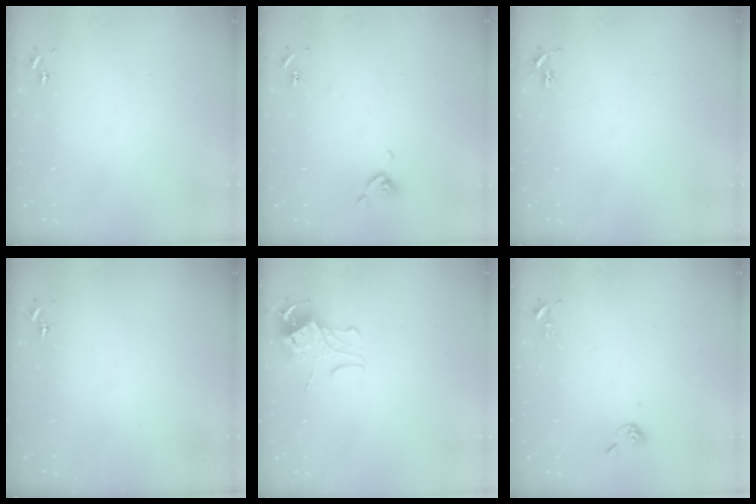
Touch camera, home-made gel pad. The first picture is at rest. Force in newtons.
{"total": 5.8, "press": 5.6, "slide": 1.7}
{"total": 2.9, "press": 2.9, "slide": 0.3}
{"total": 0.0}
{"total": 8.8, "press": 8.8, "slide": 0.7}
{"total": 5.6, "press": 5.6, "slide": 1.0}